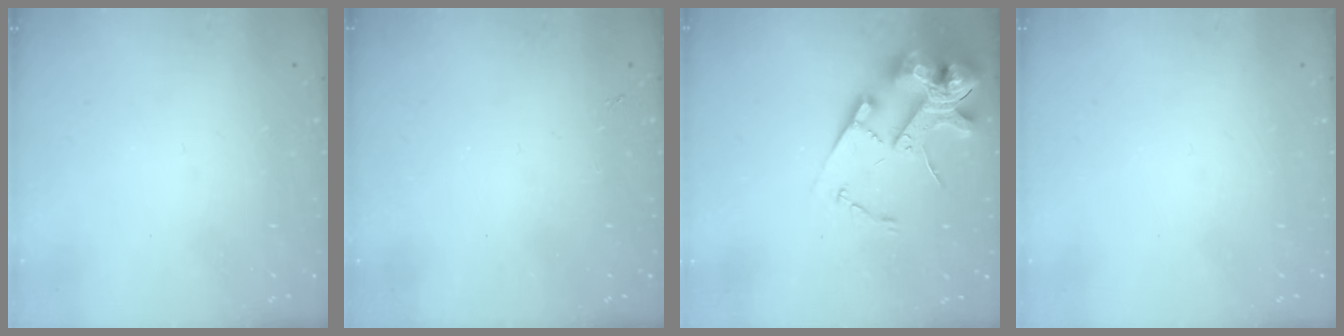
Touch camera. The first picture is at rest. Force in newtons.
{"total": 1.3, "press": 1.3, "slide": 0.3}
{"total": 19.0, "press": 18.8, "slide": 2.9}
{"total": 0.0}